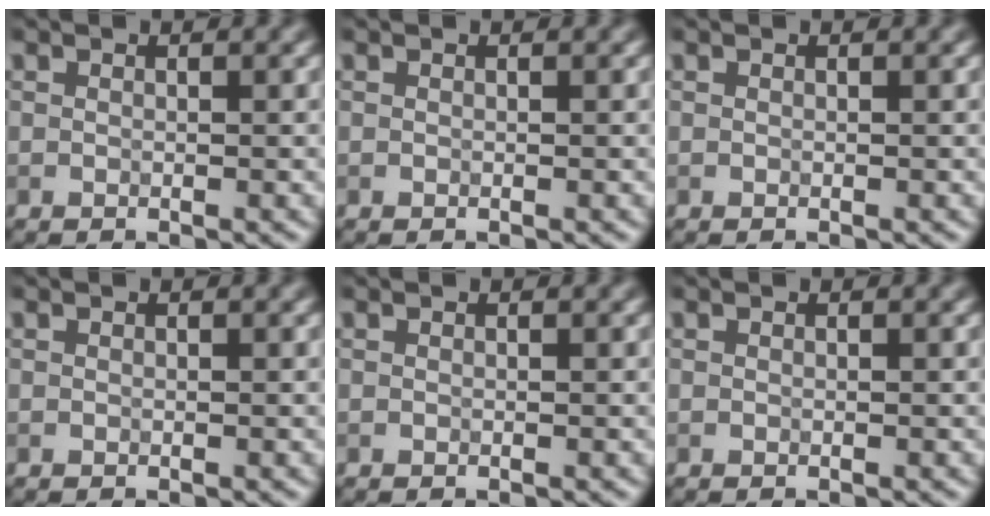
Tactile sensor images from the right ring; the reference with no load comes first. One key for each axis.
{"total": 0.0}
{"total": 0.0}
{"total": 0.0}
{"total": 0.0}
{"total": 0.0}